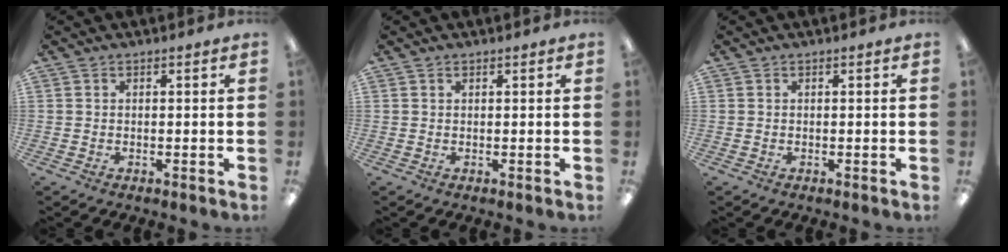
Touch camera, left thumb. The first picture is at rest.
{"total": 0.6, "force": [0.5, 0.2, 0.4], "torque": [-0.008, 0.002, 0.008]}
{"total": 0.0}